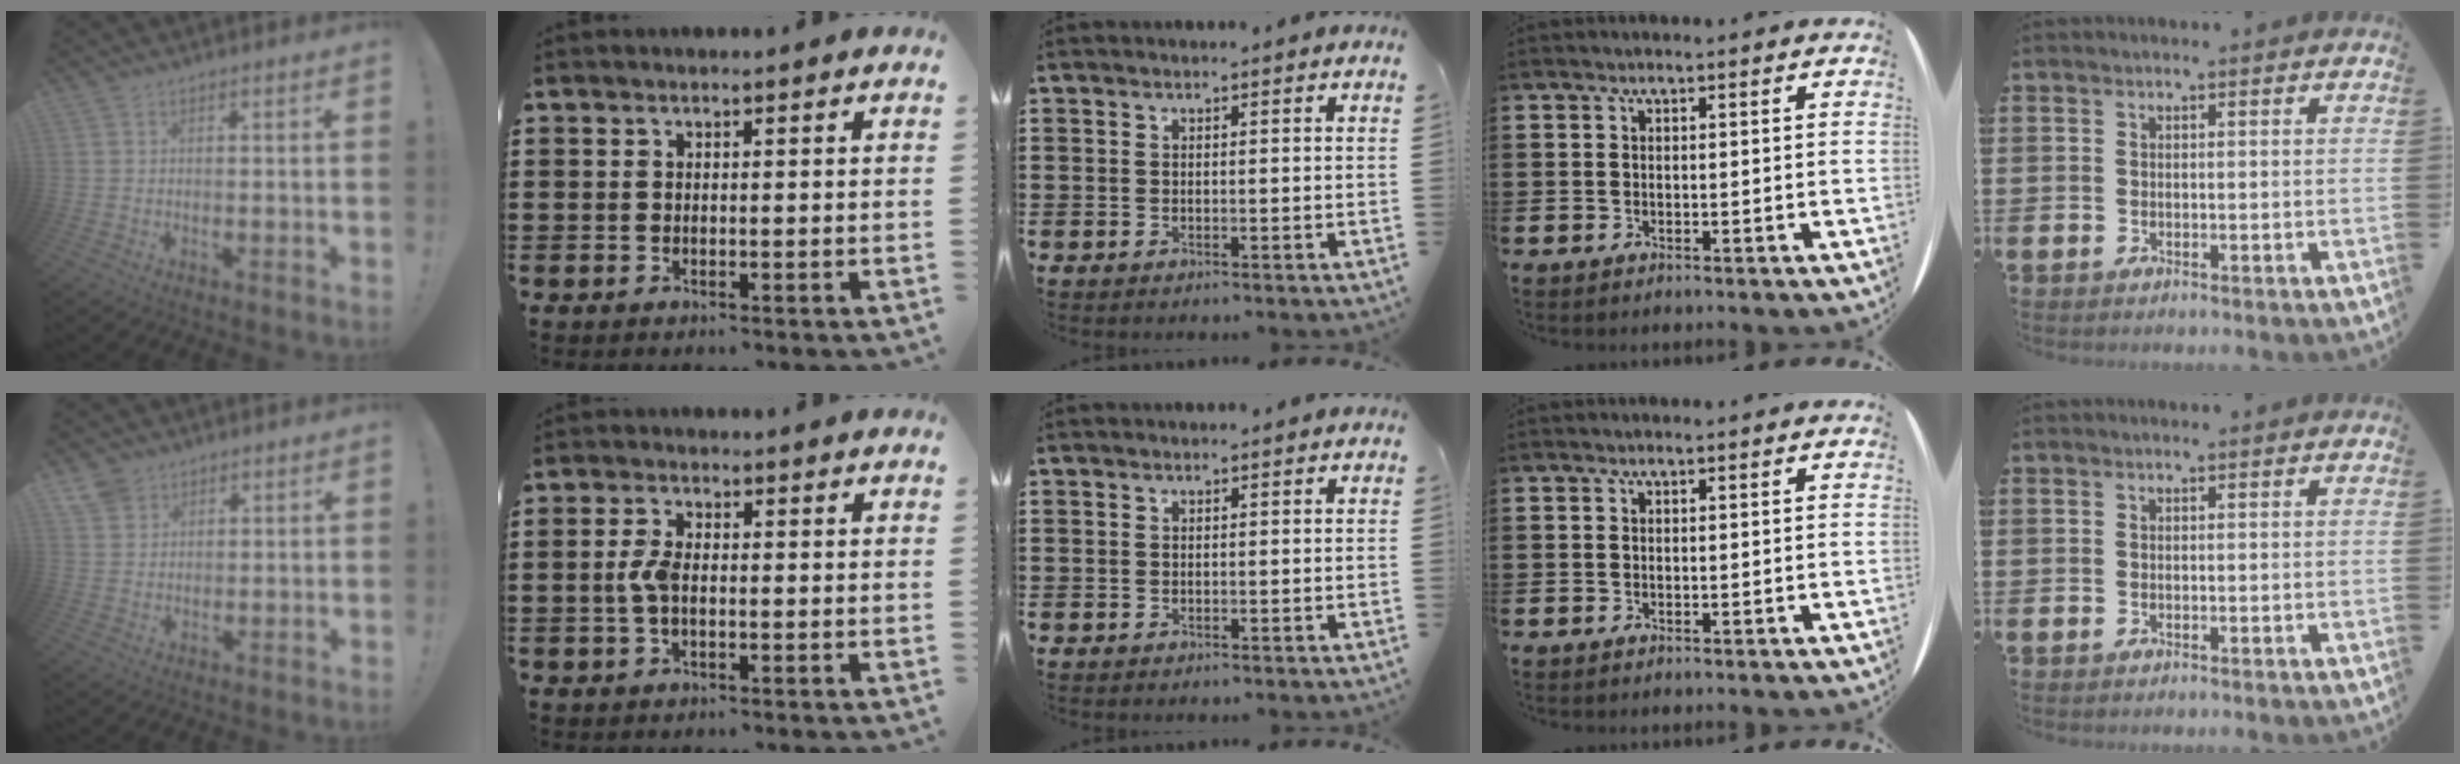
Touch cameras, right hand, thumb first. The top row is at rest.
{"thumb": {"total": 5.9, "force": [4.2, 3.9, 1.4], "torque": [-0.027, -0.024, 0.082]}, "index": {"total": 3.7, "force": [-0.4, 1.6, 3.3], "torque": [-0.085, -0.005, -0.014]}}